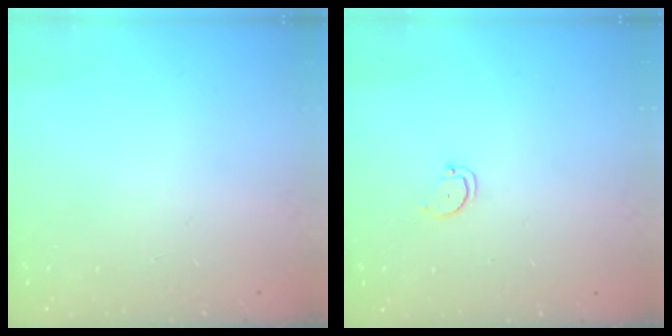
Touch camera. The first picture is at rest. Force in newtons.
{"total": 2.0, "press": 2.0, "slide": 0.2}